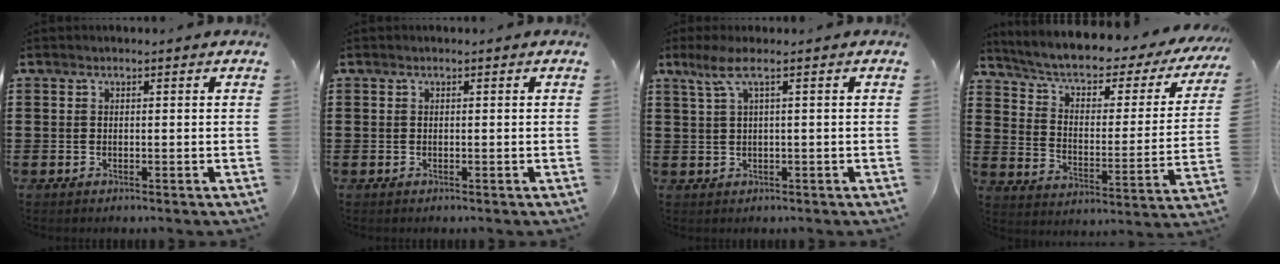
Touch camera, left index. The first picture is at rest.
{"total": 0.0}
{"total": 3.2, "force": [0.9, 0.3, 3.1], "torque": [-0.069, -0.002, 0.011]}
{"total": 4.9, "force": [3.3, 1.9, 3.1], "torque": [-0.078, -0.025, 0.049]}